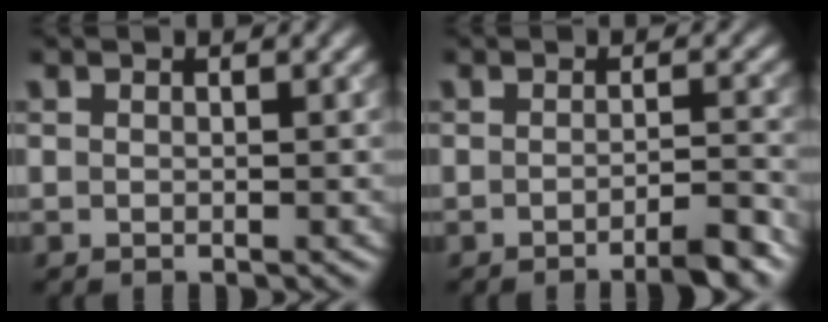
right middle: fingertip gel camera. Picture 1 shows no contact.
{"total": 3.3, "force": [-2.1, 0.6, 2.5], "torque": [-0.025, 0.005, -0.039]}